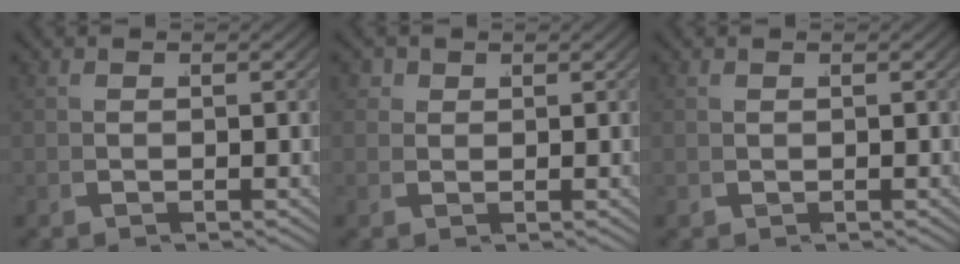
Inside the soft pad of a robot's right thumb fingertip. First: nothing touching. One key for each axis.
{"total": 1.6, "fx": 0.9, "fy": 1.2, "fz": 0.4, "tx": -0.012, "ty": -0.003, "tz": 0.018}
{"total": 0.7, "fx": 0.2, "fy": -0.6, "fz": -0.3, "tx": 0.012, "ty": 0.002, "tz": 0.008}